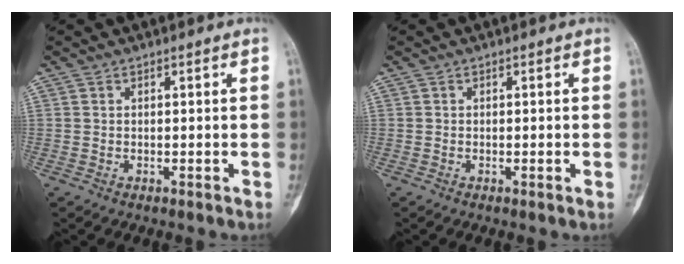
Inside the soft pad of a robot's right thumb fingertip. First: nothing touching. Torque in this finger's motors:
{"motor_torque": [0.16, 0.01, 0.05, -0.20, 0.04]}